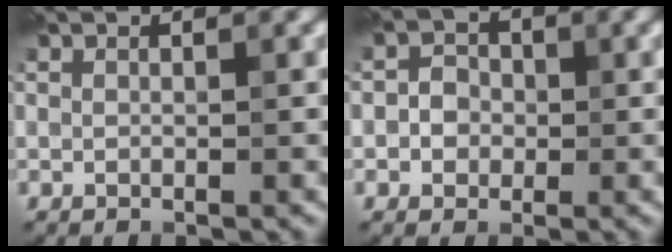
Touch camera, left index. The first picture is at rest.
{"total": 1.8, "force": [-0.3, 1.7, 0.7], "torque": [-0.008, 0.008, -0.011]}